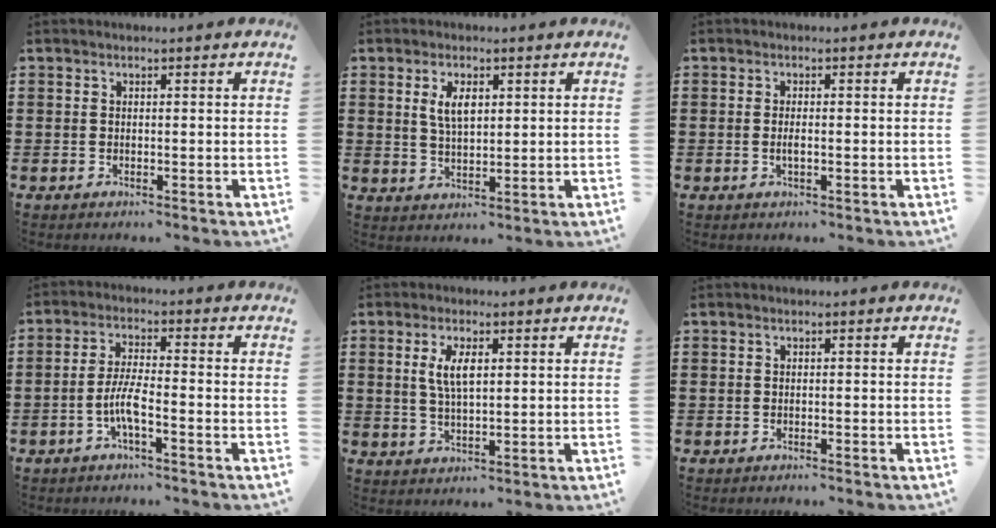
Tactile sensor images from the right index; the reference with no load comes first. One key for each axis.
{"total": 4.4, "fx": 1.4, "fy": 2.0, "fz": 3.7, "tx": -0.071, "ty": 0.004, "tz": 0.022}
{"total": 1.4, "fx": -0.3, "fy": 0.4, "fz": 1.4, "tx": -0.026, "ty": -0.001, "tz": -0.005}
{"total": 5.2, "fx": -2.3, "fy": 0.7, "fz": 4.6, "tx": -0.114, "ty": -0.013, "tz": -0.052}
{"total": 4.8, "fx": 1.3, "fy": 1.7, "fz": 4.2, "tx": -0.089, "ty": 0.007, "tz": 0.020}
{"total": 0.5, "fx": -0.5, "fy": 0.0, "fz": 0.2, "tx": -0.005, "ty": -0.001, "tz": -0.010}